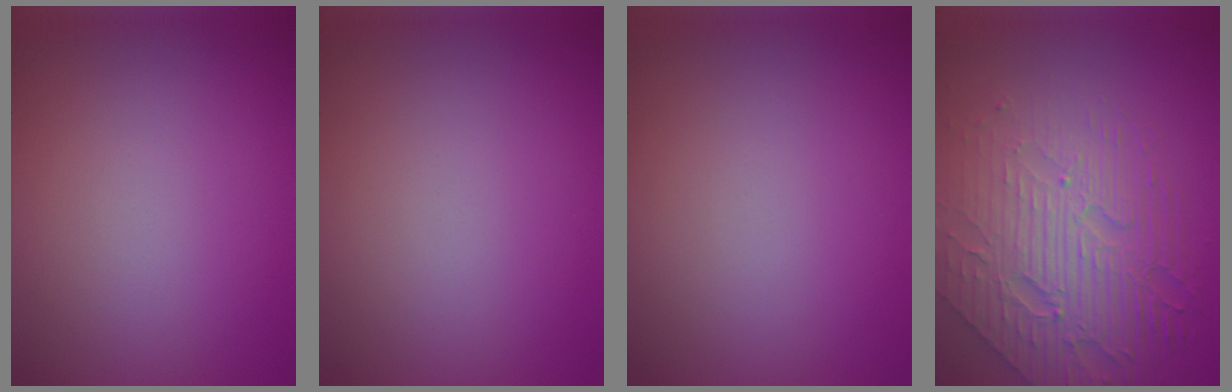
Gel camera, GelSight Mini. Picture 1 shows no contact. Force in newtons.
{"total": 0.0}
{"total": 0.0}
{"total": 7.7, "press": 5.3, "slide": 5.5}